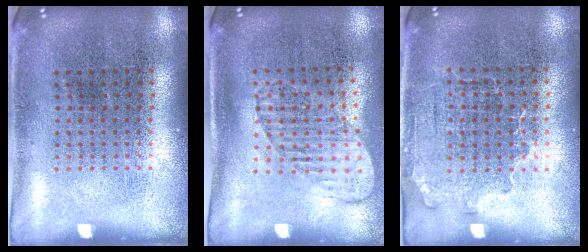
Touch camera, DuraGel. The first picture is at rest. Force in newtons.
{"total": 1.5, "press": 1.2, "slide": 0.8}
{"total": 1.4, "press": 1.1, "slide": 0.8}